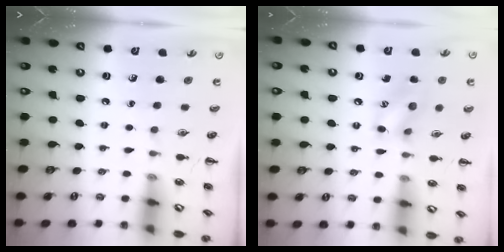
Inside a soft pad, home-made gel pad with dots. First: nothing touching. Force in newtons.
{"total": 10.2, "press": 10.2, "slide": 0.3}